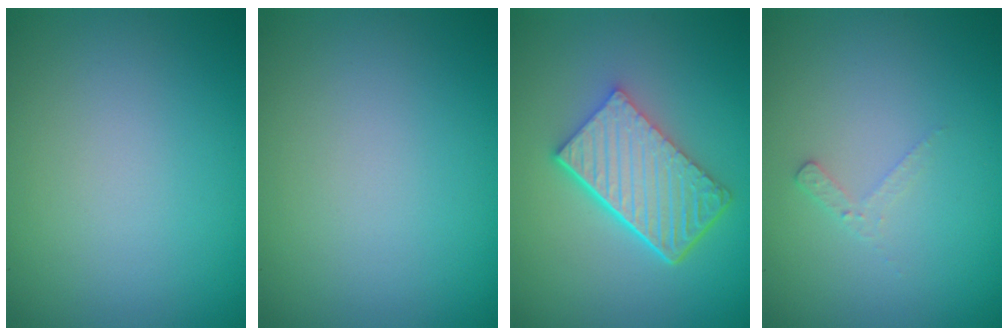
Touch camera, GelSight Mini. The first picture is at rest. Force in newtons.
{"total": 0.0}
{"total": 6.4, "press": 4.4, "slide": 4.6}
{"total": 1.2, "press": 1.1, "slide": 0.3}